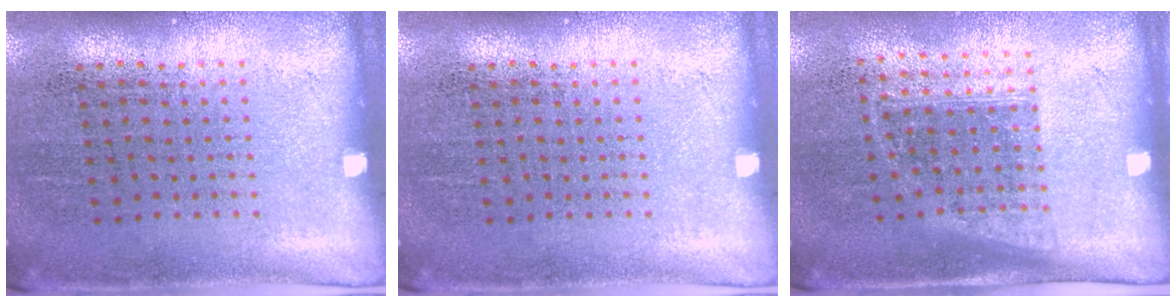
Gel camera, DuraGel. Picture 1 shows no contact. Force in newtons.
{"total": 0.0}
{"total": 1.0, "press": 0.8, "slide": 0.6}